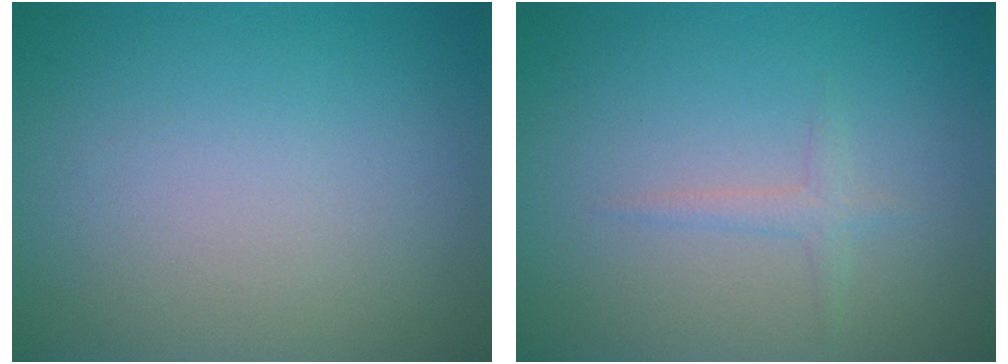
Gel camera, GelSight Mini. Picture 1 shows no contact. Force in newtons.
{"total": 1.1, "press": 1.1, "slide": 0.1}